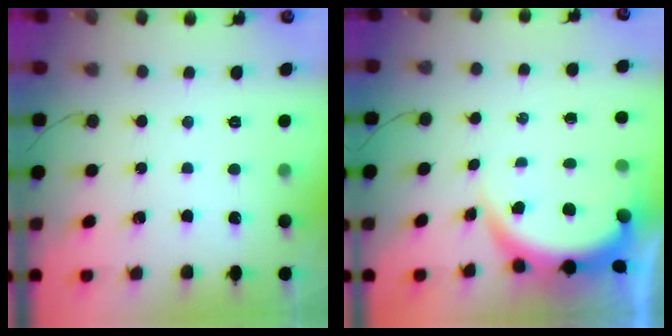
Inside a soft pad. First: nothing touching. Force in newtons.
{"total": 4.9, "press": 4.7, "slide": 1.1}